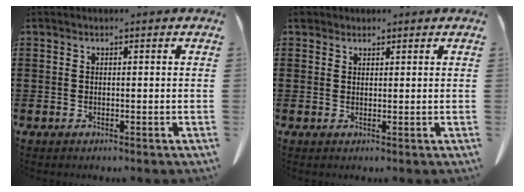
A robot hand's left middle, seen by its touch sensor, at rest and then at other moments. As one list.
[{"total": 1.6, "force": [1.3, 0.8, 0.3], "torque": [-0.011, 0.004, 0.027]}]